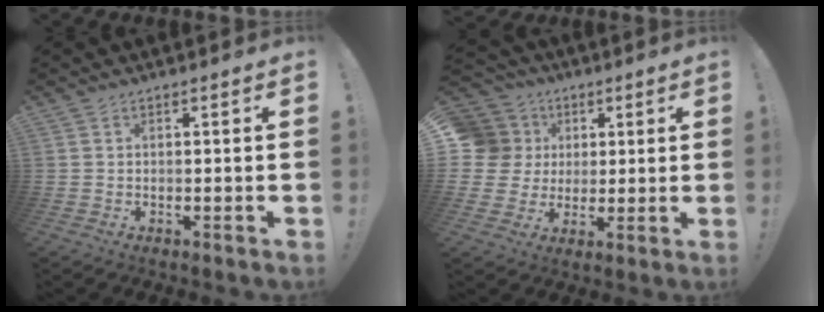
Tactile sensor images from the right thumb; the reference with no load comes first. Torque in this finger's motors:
{"motor_torque": [0.03, 0.18, 0.05, -0.17, 0.01]}